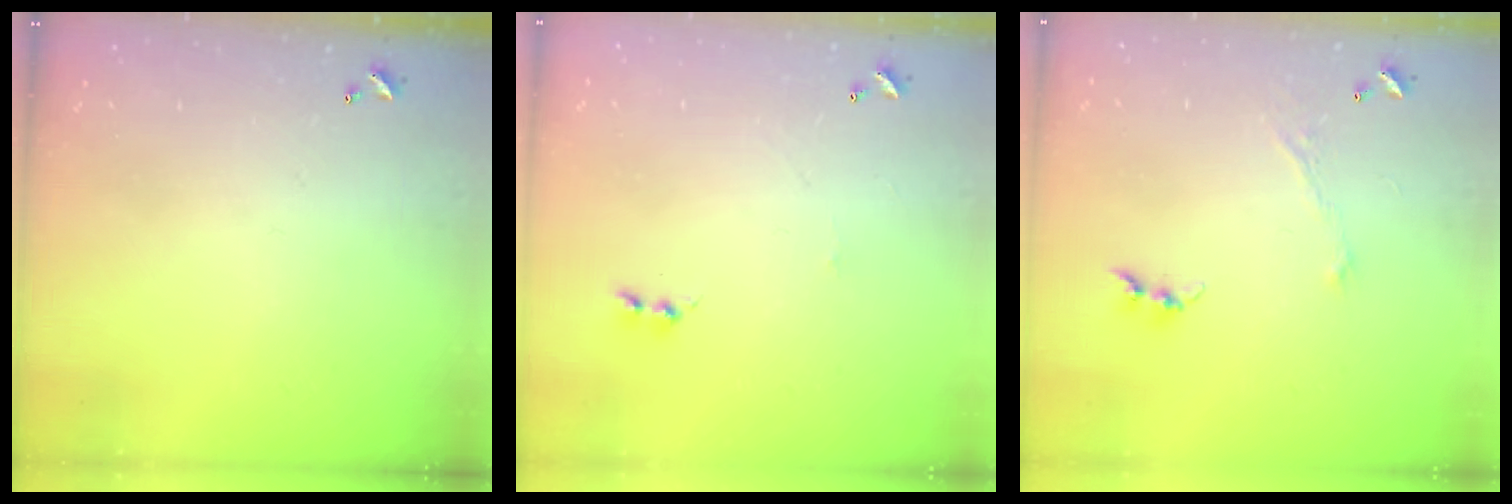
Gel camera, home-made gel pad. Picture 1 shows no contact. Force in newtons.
{"total": 0.0}
{"total": 1.1, "press": 1.0, "slide": 0.6}